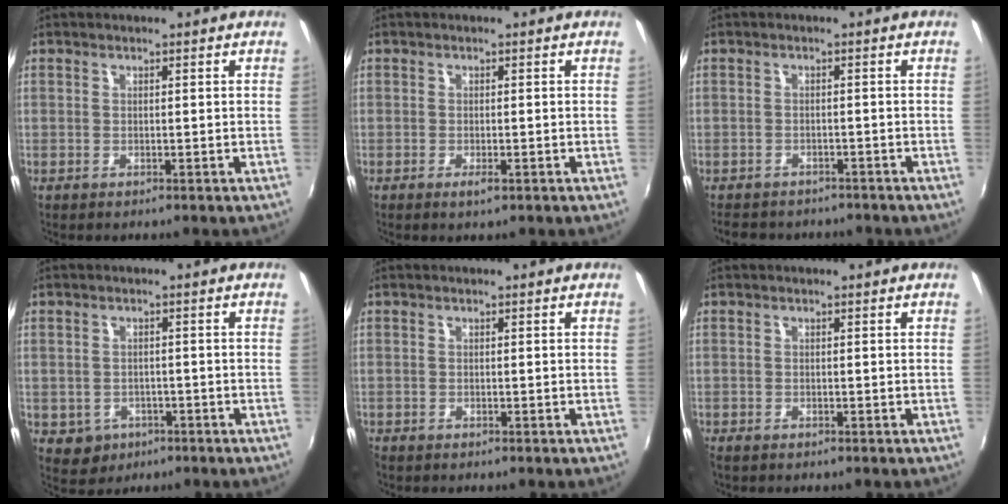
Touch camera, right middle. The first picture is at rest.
{"total": 1.4, "force": [-0.6, 0.3, 1.3], "torque": [-0.023, -0.005, -0.011]}
{"total": 7.9, "force": [-6.9, 3.3, 2.2], "torque": [-0.055, -0.009, -0.099]}
{"total": 4.3, "force": [-1.4, 3.9, 1.3], "torque": [-0.036, -0.001, -0.012]}
{"total": 0.5, "force": [-0.5, 0.2, 0.1], "torque": [-0.002, -0.003, -0.013]}
{"total": 0.8, "force": [-0.7, 0.3, 0.2], "torque": [-0.006, -0.003, -0.015]}